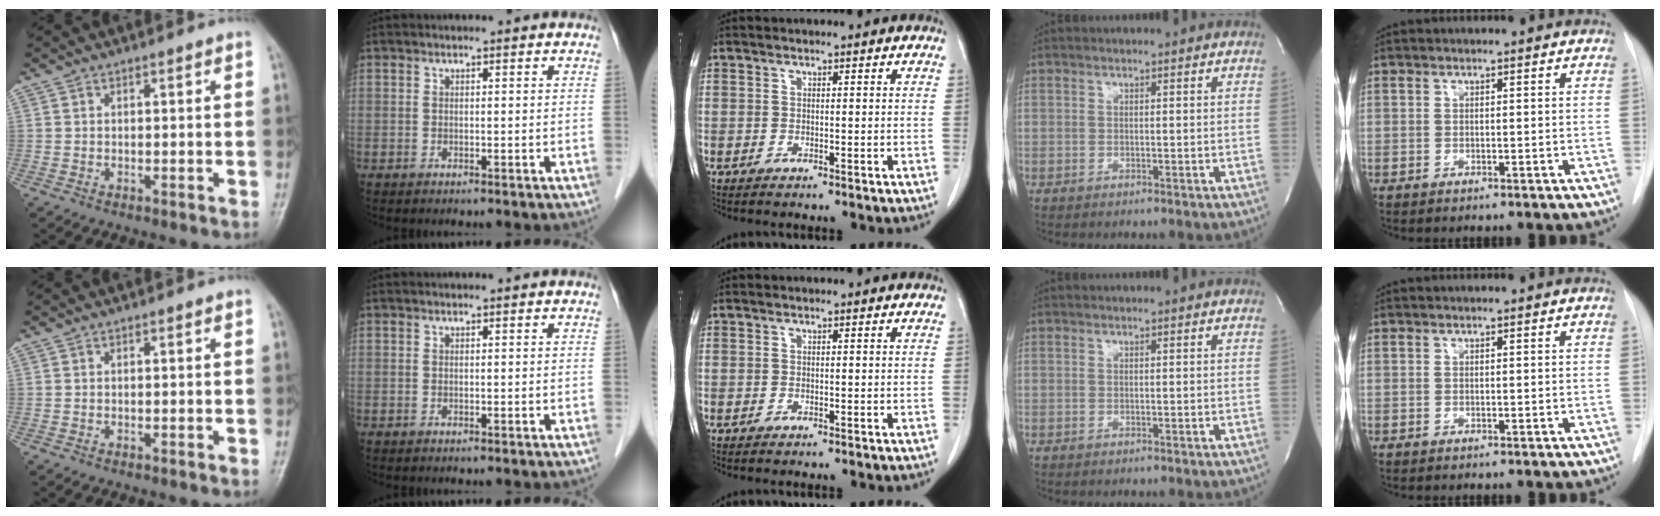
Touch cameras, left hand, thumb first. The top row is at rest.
{}